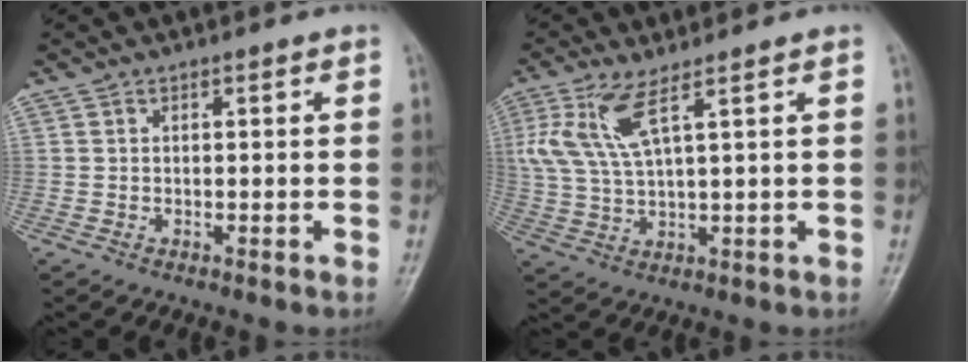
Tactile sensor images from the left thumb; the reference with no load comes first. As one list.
[{"total": 7.5, "force": [3.6, 1.5, 6.4], "torque": [-0.165, -0.008, 0.081]}]